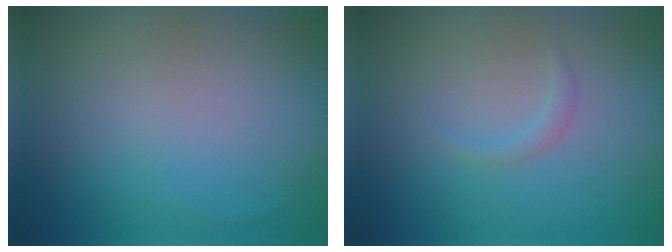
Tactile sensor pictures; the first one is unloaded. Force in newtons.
{"total": 0.9, "press": 0.9, "slide": 0.1}